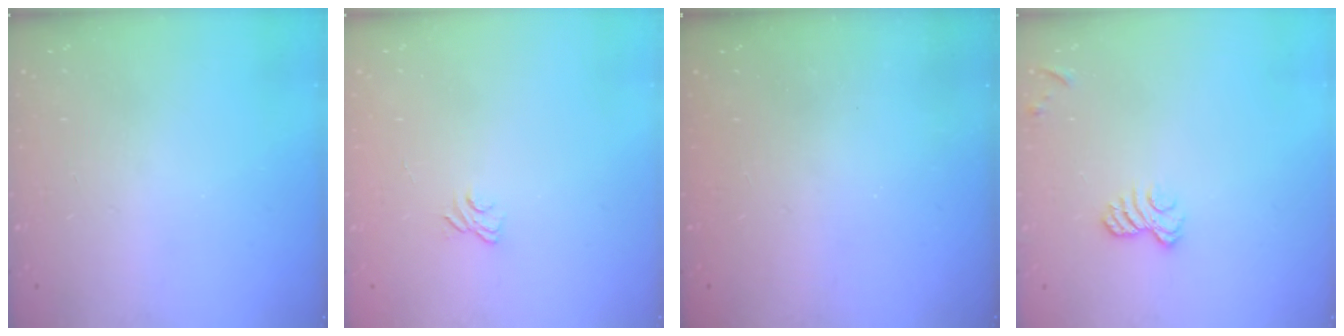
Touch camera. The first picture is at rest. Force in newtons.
{"total": 2.9, "press": 2.6, "slide": 1.3}
{"total": 2.5, "press": 2.3, "slide": 0.8}
{"total": 5.4, "press": 5.2, "slide": 1.3}